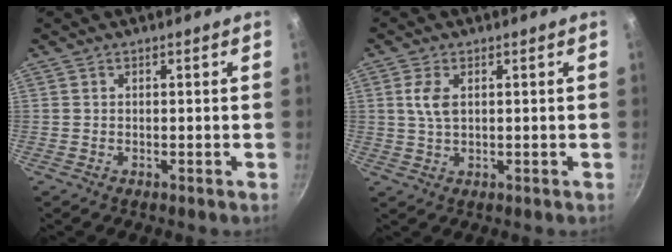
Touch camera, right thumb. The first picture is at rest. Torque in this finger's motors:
{"motor_torque": [1.09, 0.57, 0.48, -0.47, 0.10]}